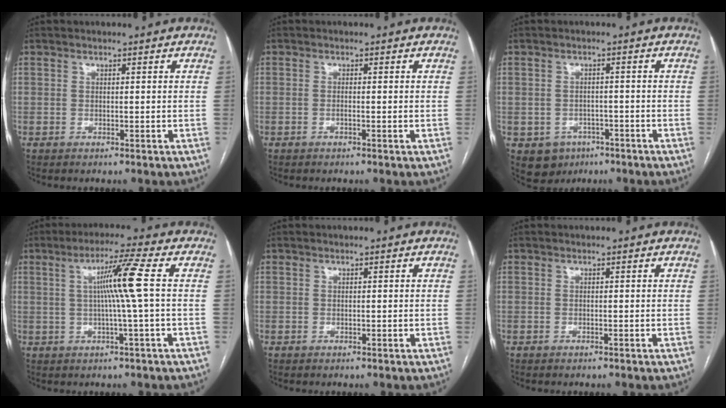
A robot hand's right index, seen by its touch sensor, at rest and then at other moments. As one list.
[{"total": 0.9, "force": [-0.2, 0.0, 0.9], "torque": [-0.017, 0.000, -0.003]}, {"total": 5.0, "force": [-2.6, 4.1, 1.2], "torque": [-0.015, 0.006, -0.030]}, {"total": 7.6, "force": [0.7, -1.2, 7.5], "torque": [-0.130, 0.011, 0.016]}, {"total": 0.0}, {"total": 0.0}]